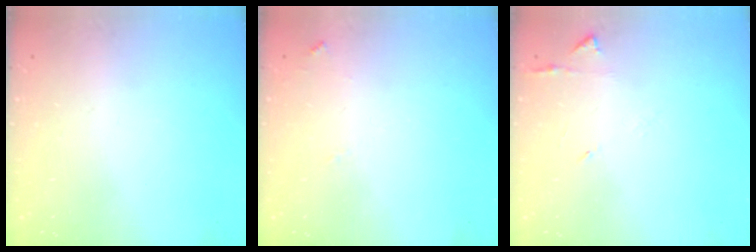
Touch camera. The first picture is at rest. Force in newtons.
{"total": 6.3, "press": 6.3, "slide": 0.5}
{"total": 5.8, "press": 5.8, "slide": 0.7}